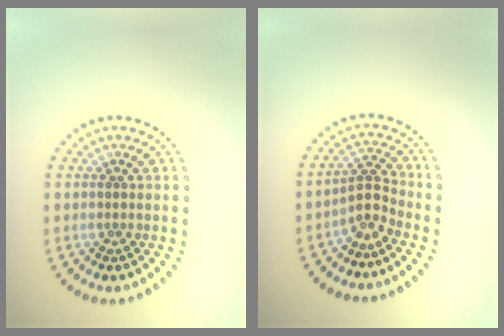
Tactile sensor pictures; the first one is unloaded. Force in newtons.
{"total": 2.3, "press": 1.6, "slide": 1.7}